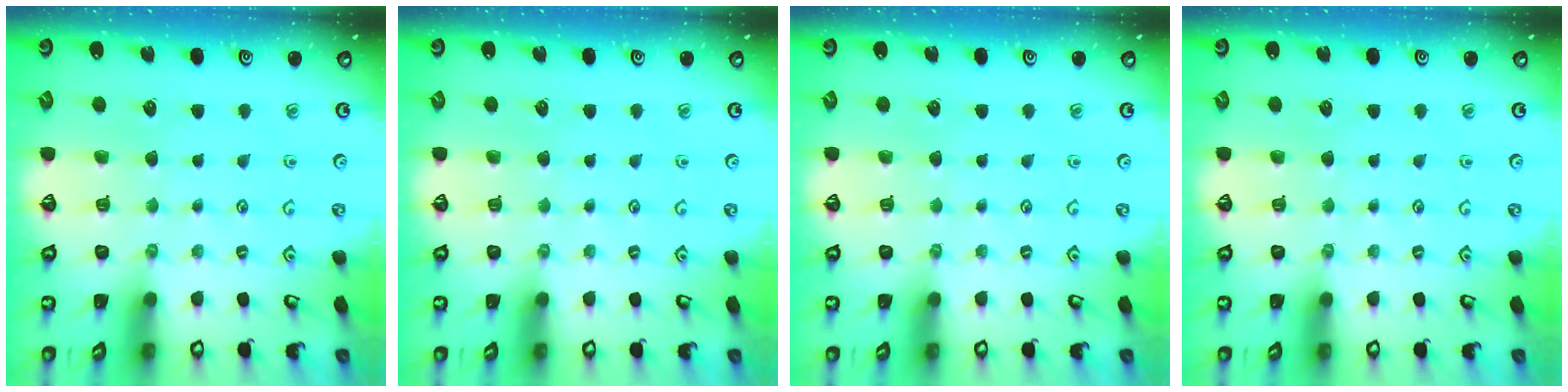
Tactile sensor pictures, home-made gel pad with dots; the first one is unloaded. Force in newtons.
{"total": 0.0}
{"total": 0.0}
{"total": 0.0}